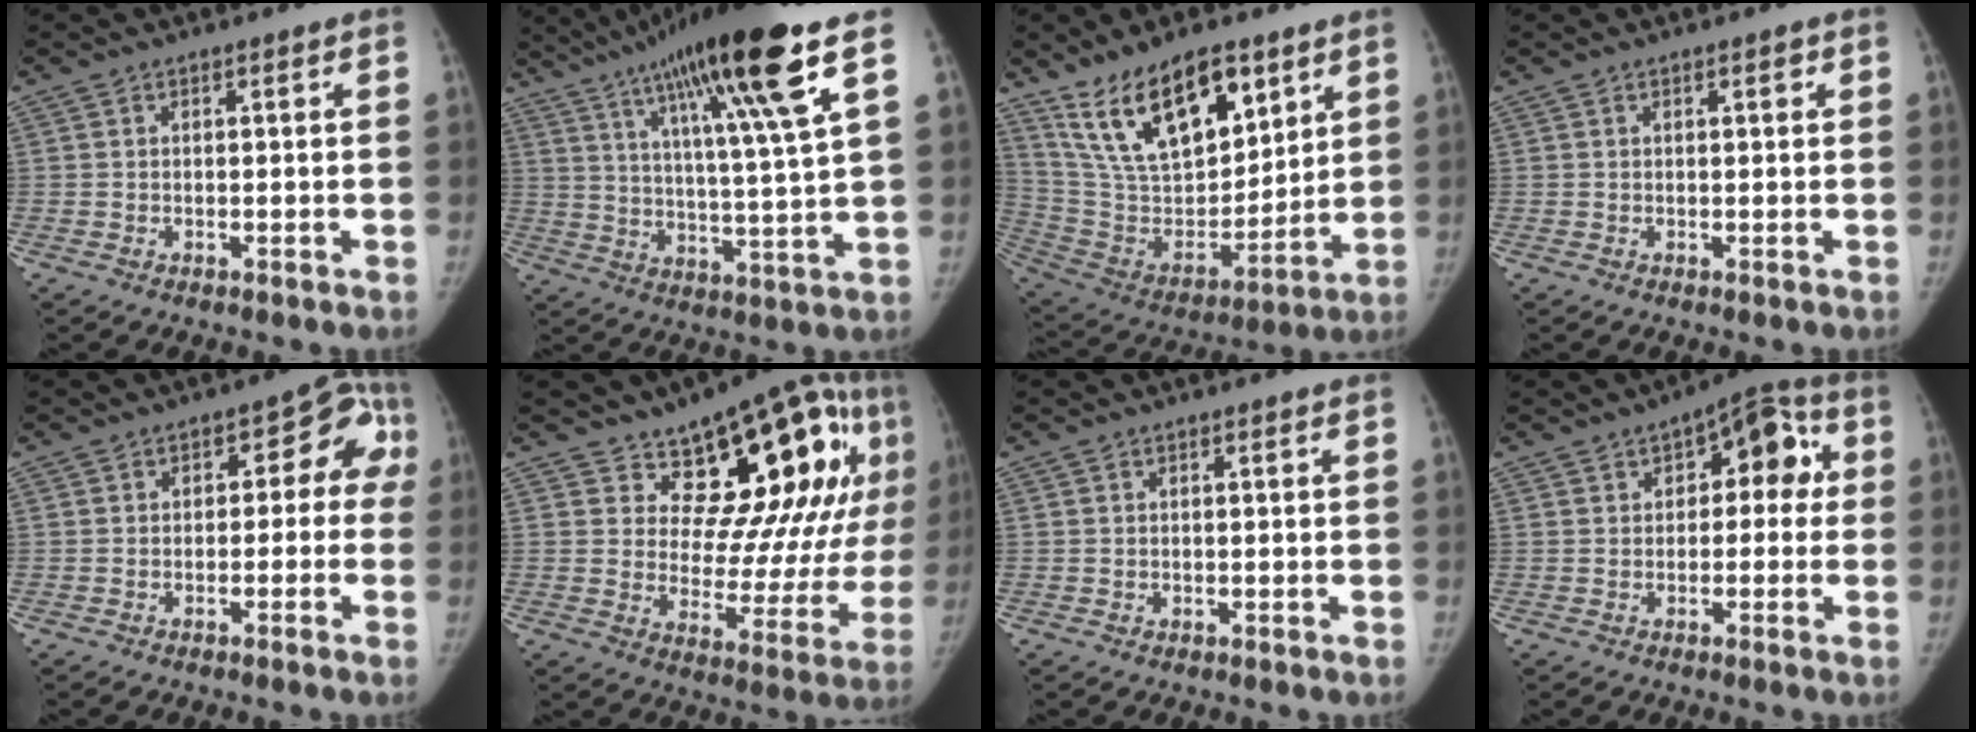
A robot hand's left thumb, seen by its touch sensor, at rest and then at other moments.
{"total": 21.6, "force": [12.2, 1.3, 17.8], "torque": [-0.289, -0.036, 0.197]}
{"total": 22.0, "force": [13.2, 10.4, 14.2], "torque": [-0.204, -0.056, 0.255]}
{"total": 1.2, "force": [0.6, 0.3, 0.9], "torque": [-0.012, 0.000, 0.009]}
{"total": 7.5, "force": [-0.5, 5.1, 5.5], "torque": [-0.013, 0.034, -0.020]}
{"total": 21.9, "force": [9.9, 10.2, 16.7], "torque": [-0.165, -0.043, 0.149]}
{"total": 0.0}
{"total": 9.5, "force": [2.2, 5.4, 7.5], "torque": [-0.050, 0.026, 0.018]}